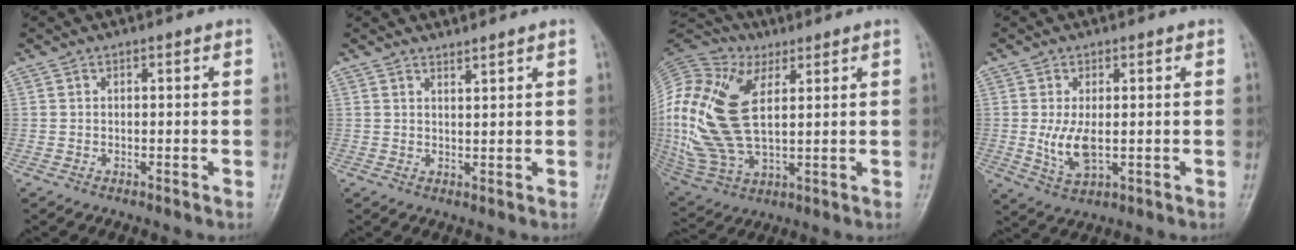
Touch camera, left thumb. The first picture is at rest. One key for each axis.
{"total": 1.5, "fx": 1.3, "fy": -0.5, "fz": 0.3, "tx": -0.003, "ty": -0.018, "tz": 0.024}
{"total": 20.5, "fx": 4.7, "fy": 10.8, "fz": 16.8, "tx": -0.373, "ty": -0.012, "tz": 0.085}
{"total": 5.5, "fx": -0.1, "fy": 2.6, "fz": 4.9, "tx": -0.097, "ty": -0.015, "tz": 0.006}